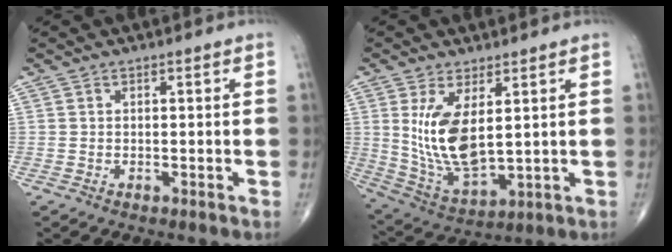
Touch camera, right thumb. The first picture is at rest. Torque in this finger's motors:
{"motor_torque": [-0.35, 1.03, 0.94, 0.50, 0.42]}